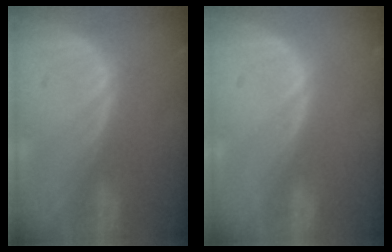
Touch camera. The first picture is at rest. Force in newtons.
{"total": 0.0}